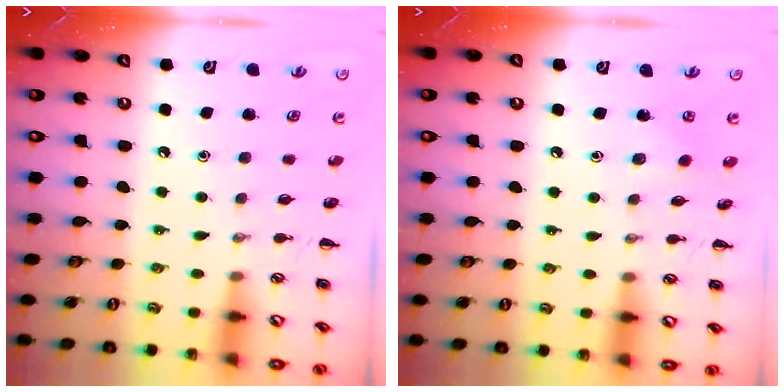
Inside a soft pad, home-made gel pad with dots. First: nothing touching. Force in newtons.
{"total": 5.0, "press": 4.8, "slide": 1.4}